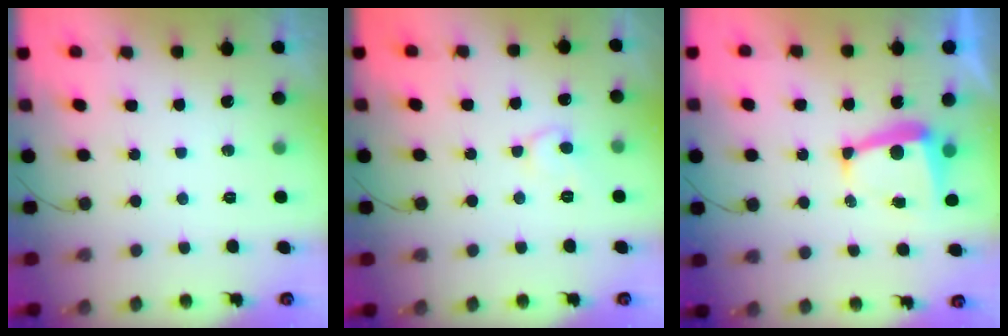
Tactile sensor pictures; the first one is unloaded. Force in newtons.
{"total": 6.4, "press": 6.4, "slide": 0.3}
{"total": 6.9, "press": 6.9, "slide": 0.3}